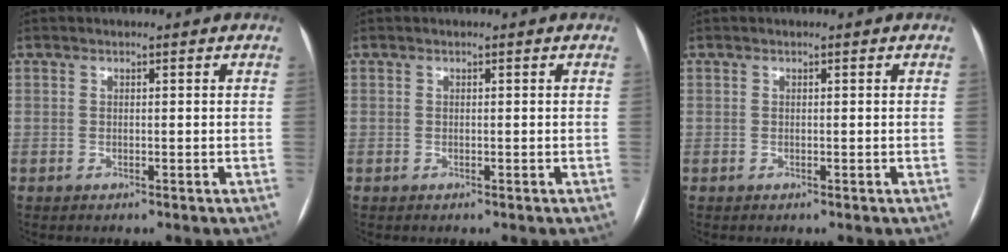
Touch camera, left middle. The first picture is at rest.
{"total": 0.0}
{"total": 0.0}